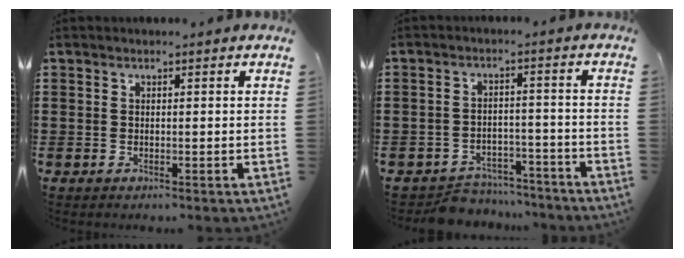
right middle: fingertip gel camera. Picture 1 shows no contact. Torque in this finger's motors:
{"motor_torque": [0.11, 0.02, 0.05, 0.02]}